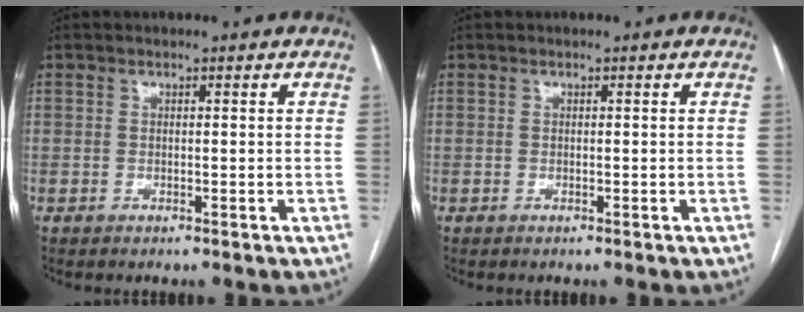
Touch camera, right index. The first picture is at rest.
{"total": 0.0}